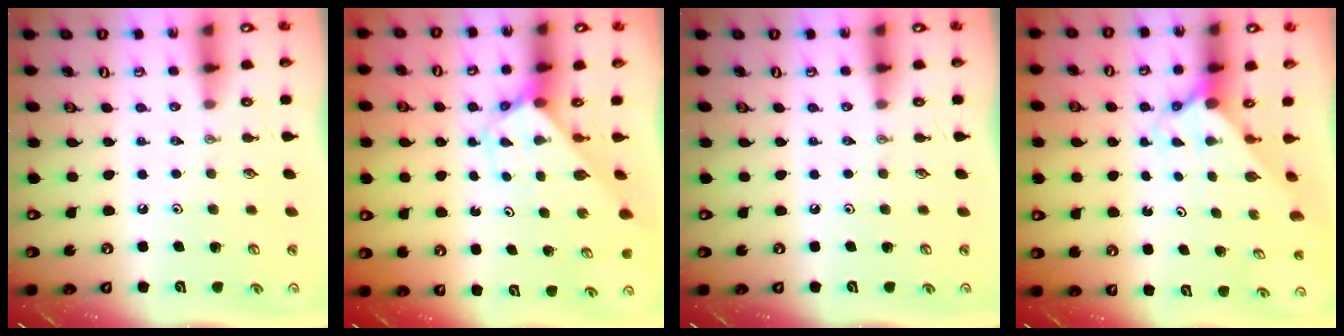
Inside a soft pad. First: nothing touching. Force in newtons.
{"total": 2.6, "press": 2.6, "slide": 0.2}
{"total": 0.0}
{"total": 1.7, "press": 1.7, "slide": 0.1}